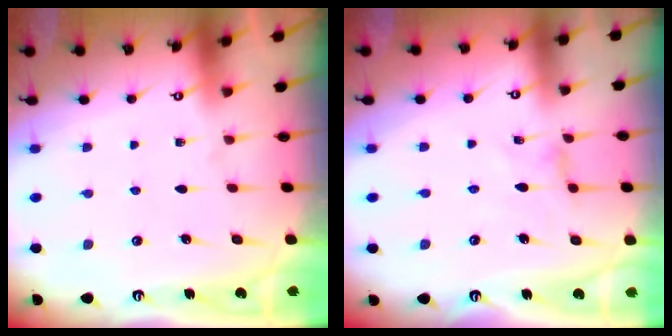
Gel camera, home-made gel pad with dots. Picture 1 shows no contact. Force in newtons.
{"total": 0.8, "press": 0.8, "slide": 0.2}